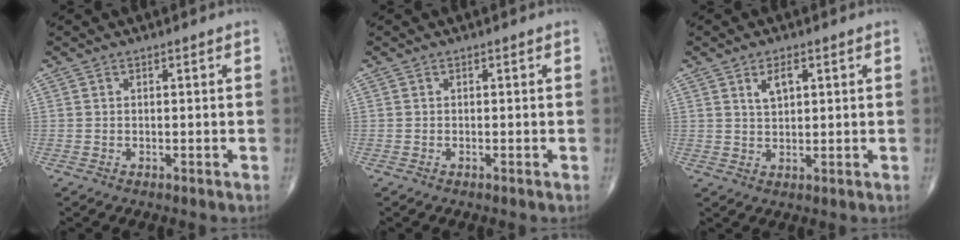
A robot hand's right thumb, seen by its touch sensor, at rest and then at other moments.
{"total": 0.0}
{"total": 3.7, "force": [1.6, 1.8, 2.8], "torque": [-0.044, -0.007, 0.031]}